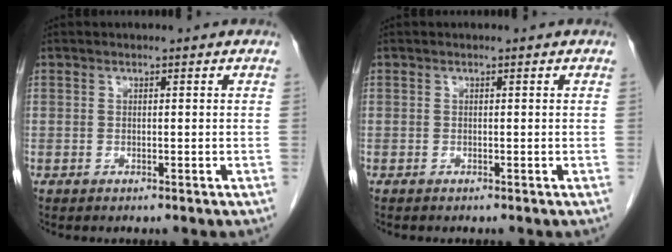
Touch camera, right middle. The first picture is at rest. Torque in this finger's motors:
{"motor_torque": [-0.03, 0.03, 0.03, 0.01]}